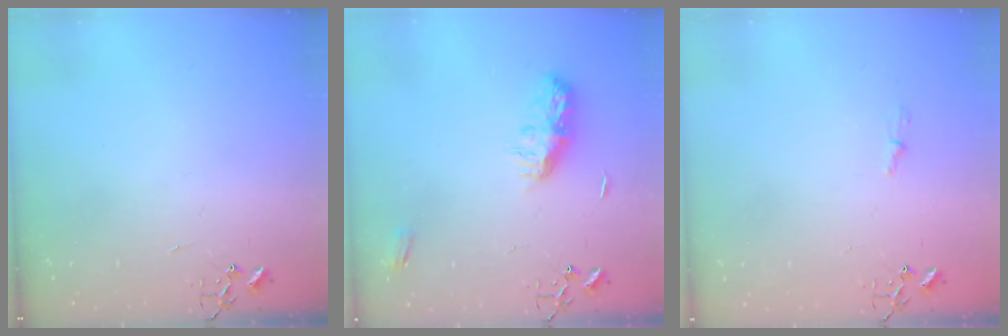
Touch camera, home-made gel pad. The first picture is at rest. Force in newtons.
{"total": 9.3, "press": 9.3, "slide": 0.4}
{"total": 3.9, "press": 3.8, "slide": 0.4}